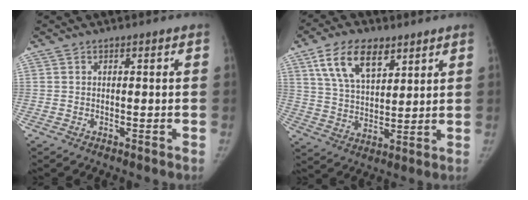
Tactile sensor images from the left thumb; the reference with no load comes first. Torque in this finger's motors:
{"motor_torque": [1.44, 1.12, 1.41, -1.10, 0.32]}